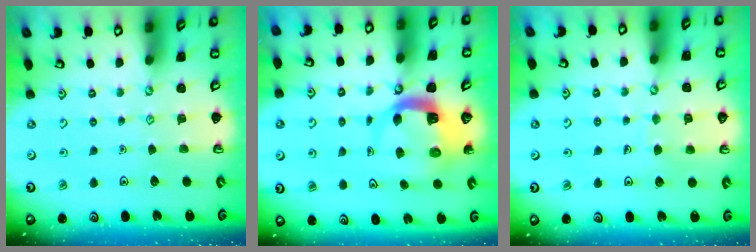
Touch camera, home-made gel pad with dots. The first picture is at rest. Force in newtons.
{"total": 5.8, "press": 5.7, "slide": 0.7}
{"total": 4.4, "press": 4.4, "slide": 0.3}